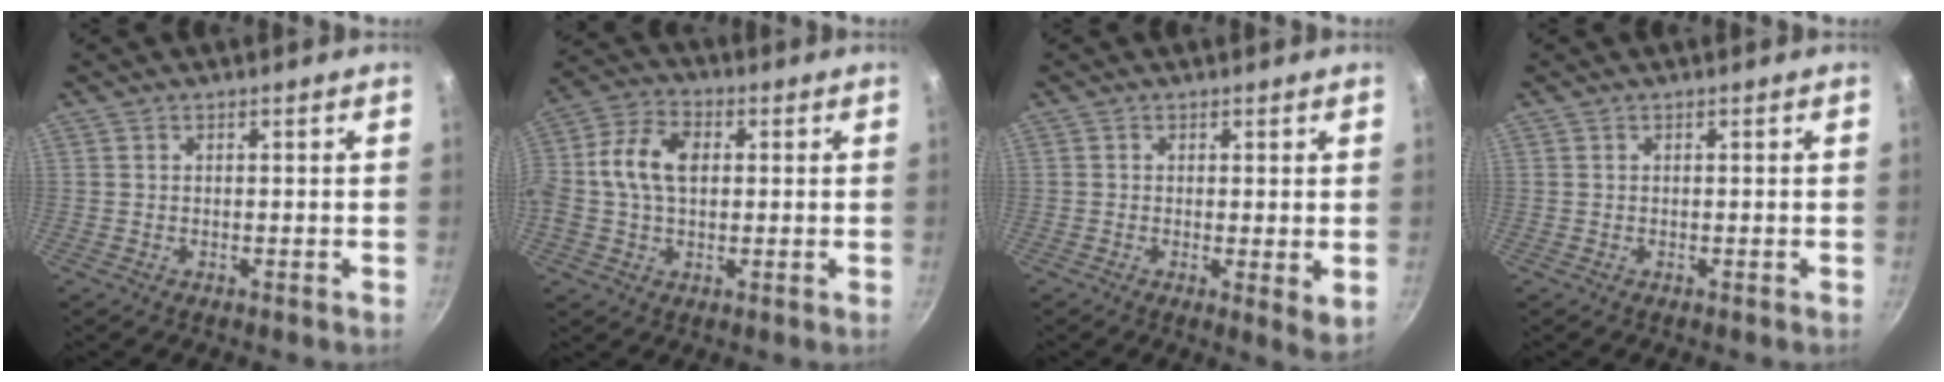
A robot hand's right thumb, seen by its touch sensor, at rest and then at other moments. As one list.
[{"total": 11.1, "force": [1.1, 7.3, 8.3], "torque": [-0.150, 0.022, 0.003]}, {"total": 3.9, "force": [0.3, 1.3, 3.7], "torque": [-0.053, -0.016, 0.002]}, {"total": 0.0}]